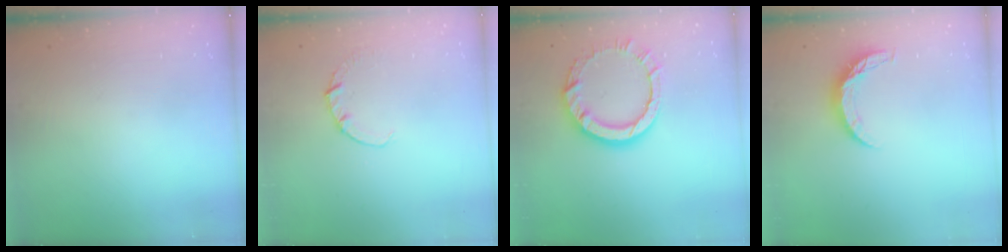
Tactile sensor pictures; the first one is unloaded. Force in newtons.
{"total": 1.9, "press": 1.9, "slide": 0.3}
{"total": 10.6, "press": 10.5, "slide": 1.1}
{"total": 6.6, "press": 6.5, "slide": 0.6}